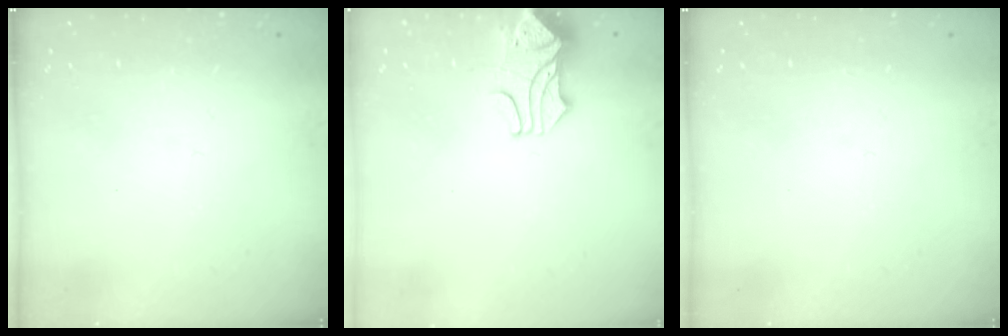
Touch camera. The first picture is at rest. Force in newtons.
{"total": 1.8, "press": 1.4, "slide": 1.1}
{"total": 0.0}